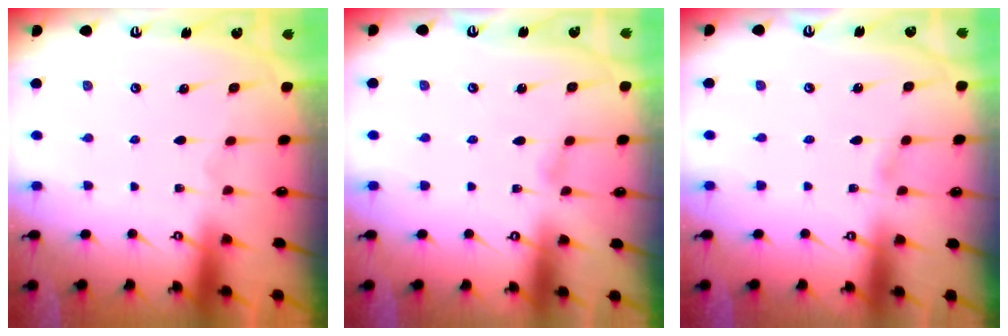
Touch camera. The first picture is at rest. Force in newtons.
{"total": 2.4, "press": 2.4, "slide": 0.3}
{"total": 1.6, "press": 1.6, "slide": 0.2}